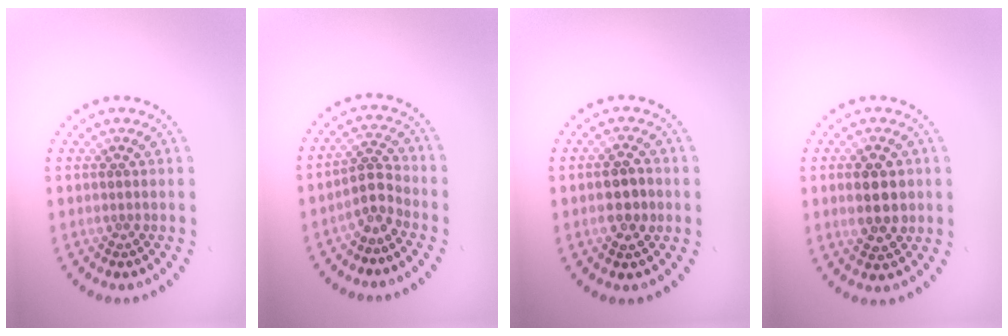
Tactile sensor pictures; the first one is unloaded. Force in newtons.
{"total": 2.1, "press": 1.6, "slide": 1.4}
{"total": 2.8, "press": 2.8, "slide": 0.3}
{"total": 3.5, "press": 3.5, "slide": 0.2}